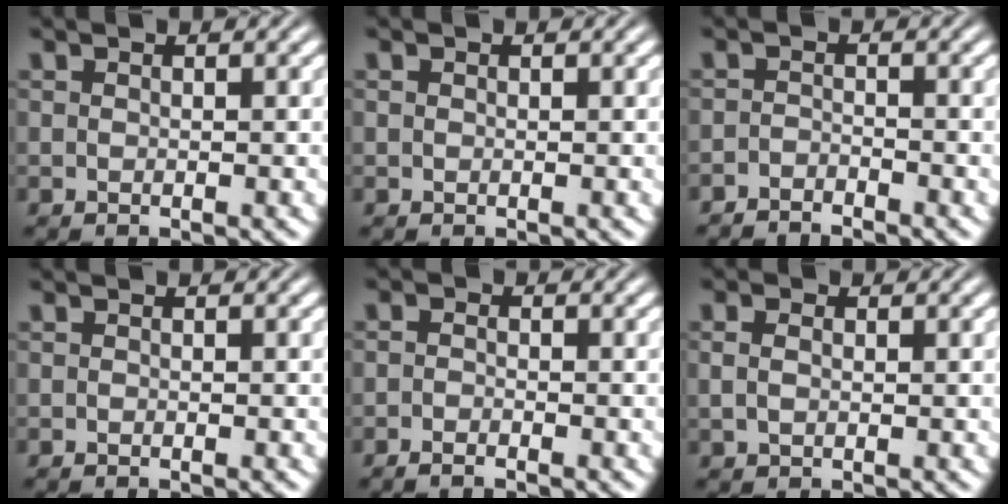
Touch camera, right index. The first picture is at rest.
{"total": 0.0}
{"total": 2.5, "force": [-2.3, -0.6, -0.5], "torque": [0.019, -0.010, -0.040]}
{"total": 0.6, "force": [-0.4, -0.5, 0.1], "torque": [0.004, -0.001, -0.007]}
{"total": 1.4, "force": [-1.3, -0.4, 0.2], "torque": [0.001, -0.006, -0.023]}
{"total": 0.7, "force": [0.2, -0.2, 0.7], "torque": [-0.012, -0.004, 0.010]}